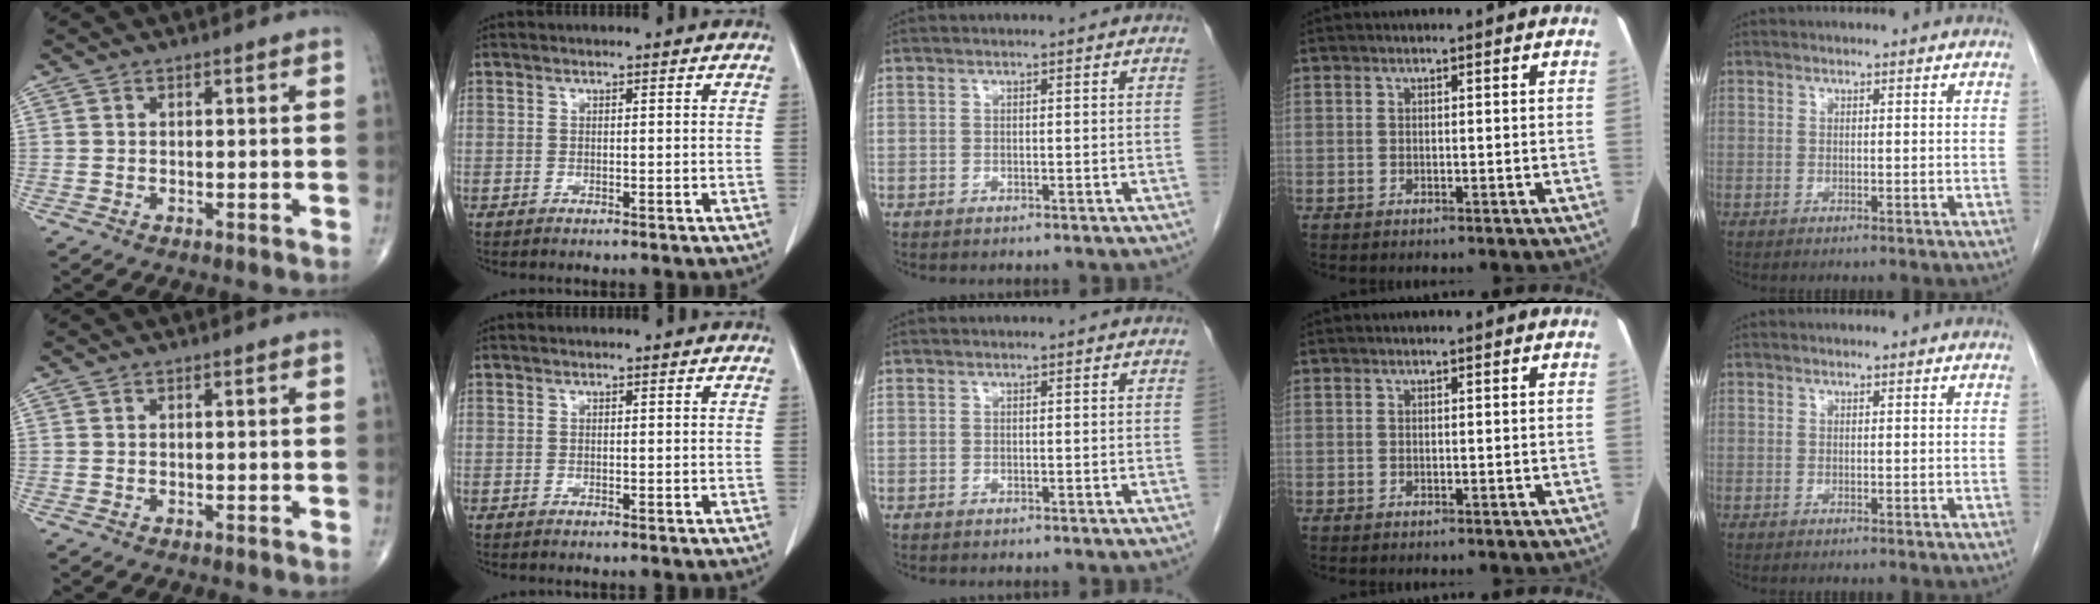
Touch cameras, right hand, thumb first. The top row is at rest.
{}